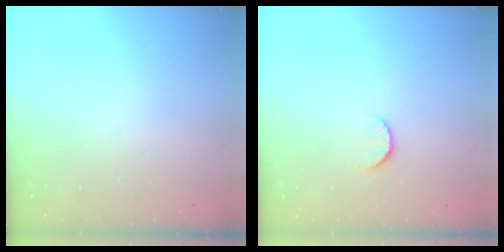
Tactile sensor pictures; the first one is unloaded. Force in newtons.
{"total": 5.1, "press": 5.1, "slide": 0.5}